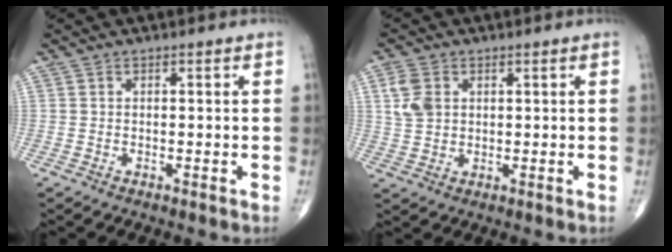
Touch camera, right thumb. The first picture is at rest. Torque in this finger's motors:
{"motor_torque": [-0.01, -0.08, 0.06, 0.45, 0.06]}